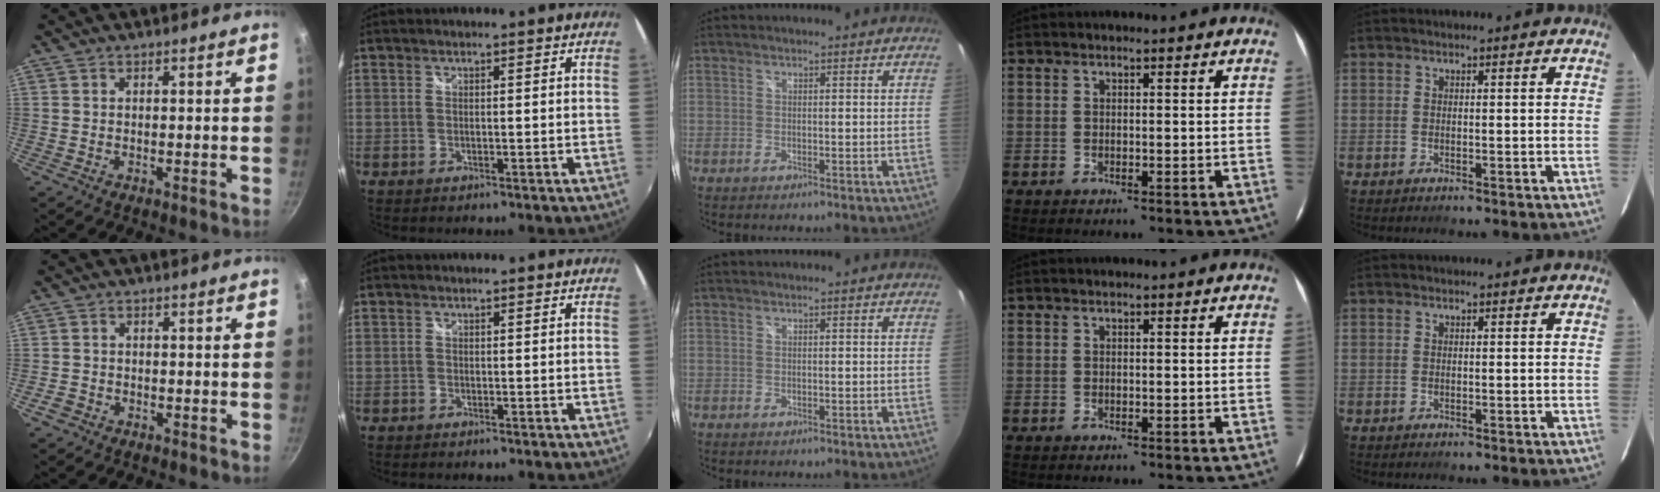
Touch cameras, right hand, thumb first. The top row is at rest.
{"thumb": {"total": 1.9, "force": [-1.1, 1.4, 0.6], "torque": [-0.012, 0.009, -0.021]}}